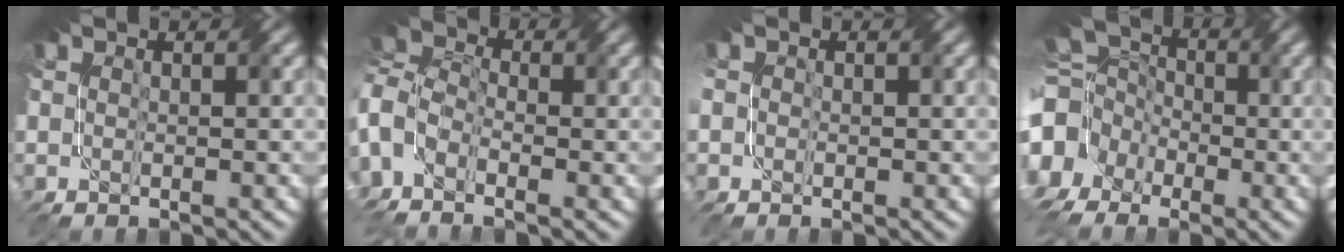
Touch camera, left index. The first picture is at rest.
{"total": 7.4, "force": [-2.8, 4.9, 4.9], "torque": [-0.117, 0.004, -0.049]}
{"total": 1.1, "force": [-0.3, 1.0, 0.3], "torque": [-0.006, -0.004, -0.004]}
{"total": 9.7, "force": [-3.3, 7.9, 4.5], "torque": [-0.119, -0.011, -0.062]}